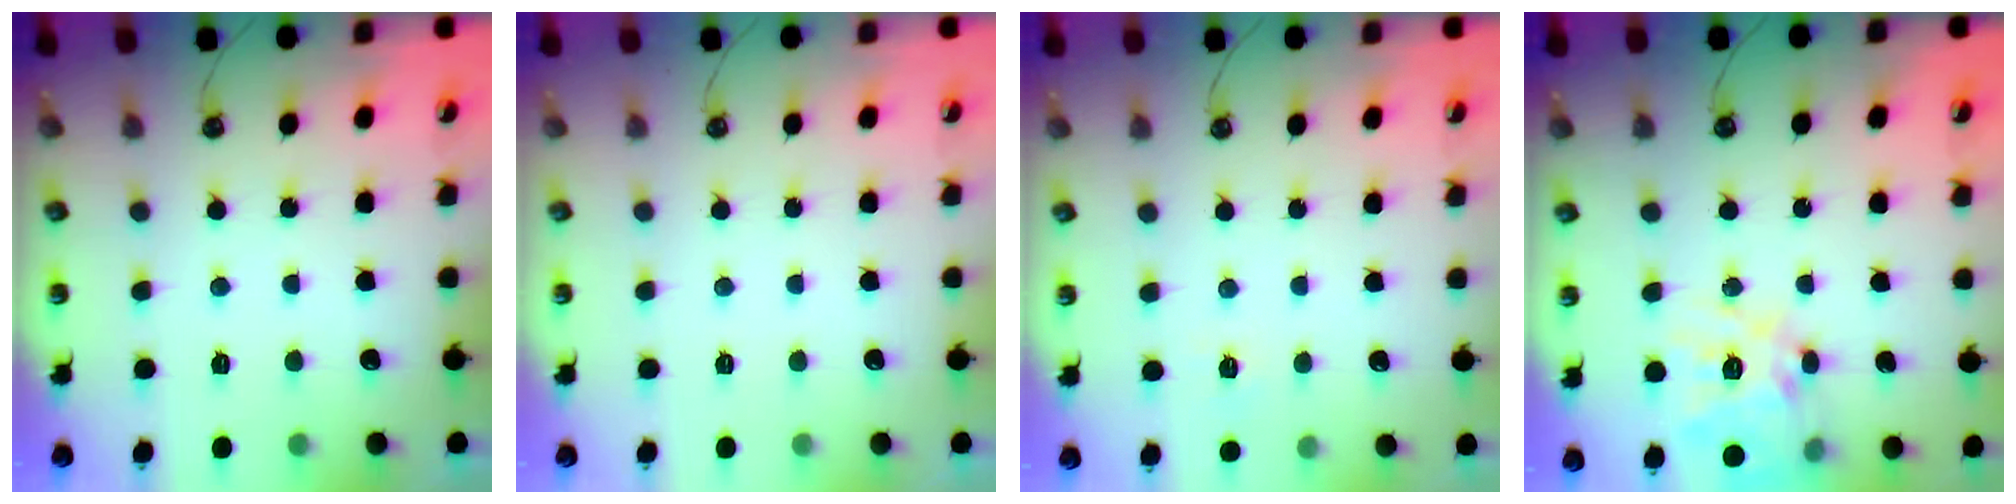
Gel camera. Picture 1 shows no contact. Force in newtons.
{"total": 0.0}
{"total": 5.0, "press": 5.0, "slide": 0.5}
{"total": 16.3, "press": 16.3, "slide": 1.6}